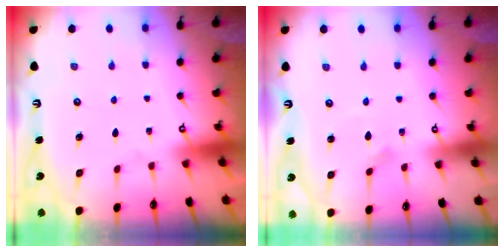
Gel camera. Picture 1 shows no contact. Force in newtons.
{"total": 2.1, "press": 2.1, "slide": 0.1}